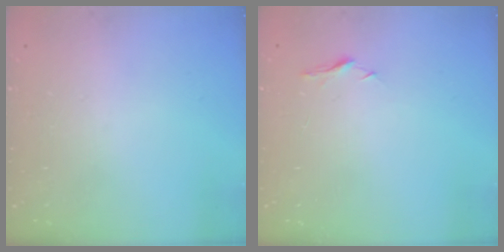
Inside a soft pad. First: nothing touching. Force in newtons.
{"total": 5.0, "press": 5.0, "slide": 0.6}